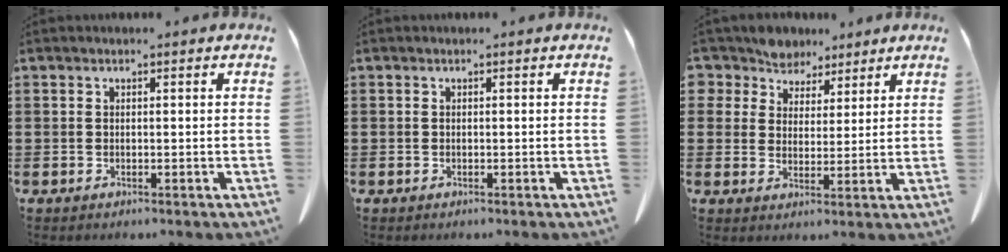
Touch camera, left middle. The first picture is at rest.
{"total": 0.0}
{"total": 5.8, "force": [5.1, 2.7, -0.3], "torque": [-0.028, -0.021, 0.096]}